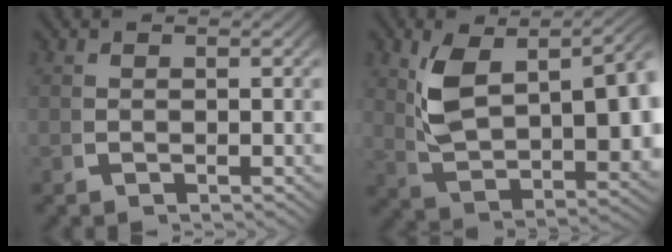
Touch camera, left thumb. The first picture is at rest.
{"total": 11.1, "force": [1.1, 6.2, 9.1], "torque": [-0.186, -0.030, 0.043]}